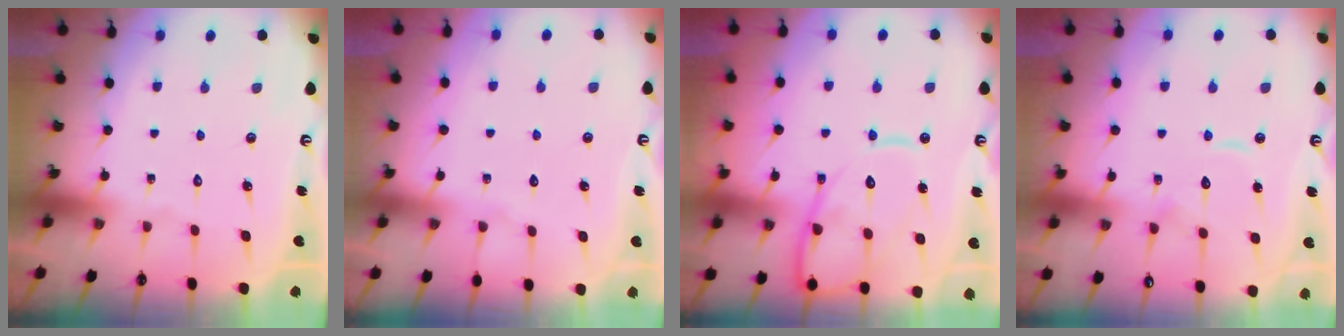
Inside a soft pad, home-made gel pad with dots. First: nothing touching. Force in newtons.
{"total": 2.6, "press": 2.6, "slide": 0.4}
{"total": 13.8, "press": 13.7, "slide": 1.5}
{"total": 9.0, "press": 9.0, "slide": 0.7}